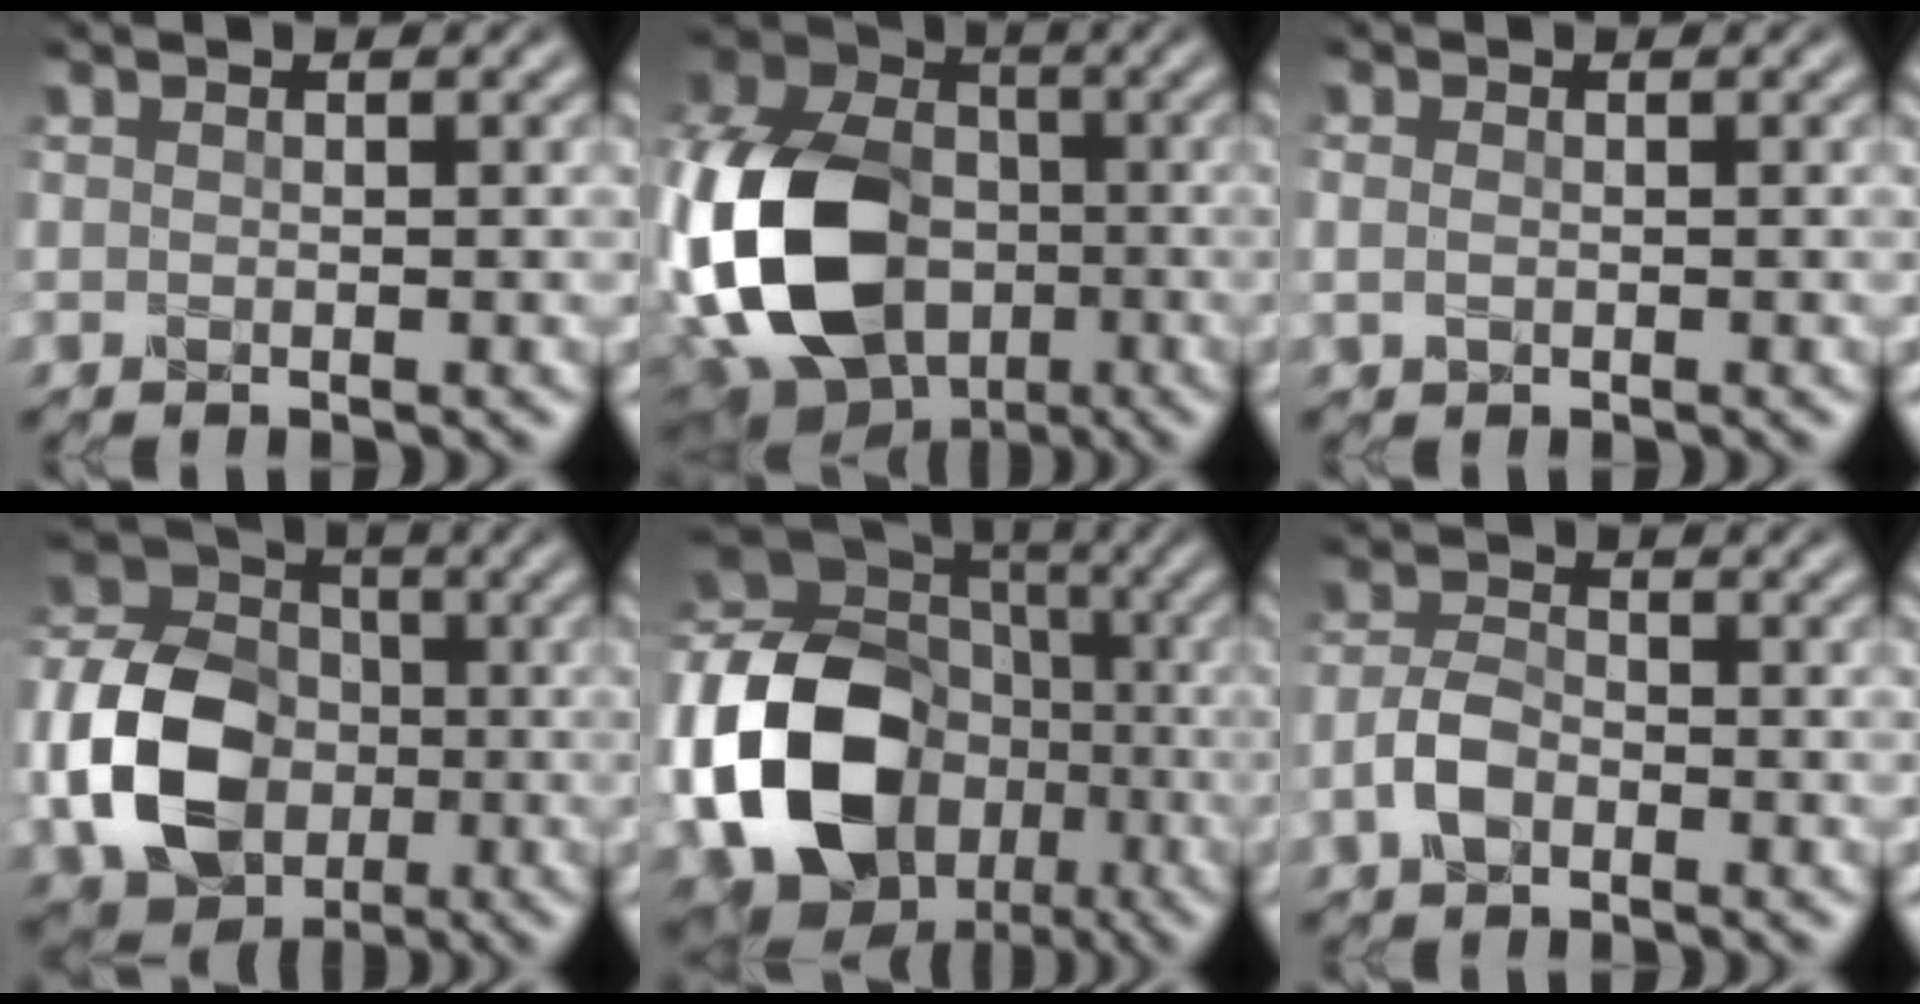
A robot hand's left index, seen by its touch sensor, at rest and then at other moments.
{"total": 17.7, "force": [-4.0, 12.7, 11.7], "torque": [-0.285, -0.018, -0.081]}
{"total": 1.1, "force": [-0.1, 0.9, 0.7], "torque": [-0.016, 0.000, 0.001]}
{"total": 9.9, "force": [-2.7, 7.4, 5.9], "torque": [-0.131, 0.005, -0.062]}
{"total": 18.6, "force": [-4.5, 14.8, 10.3], "torque": [-0.232, -0.034, -0.091]}
{"total": 3.1, "force": [-1.6, 1.7, 2.0], "torque": [-0.042, 0.005, -0.039]}